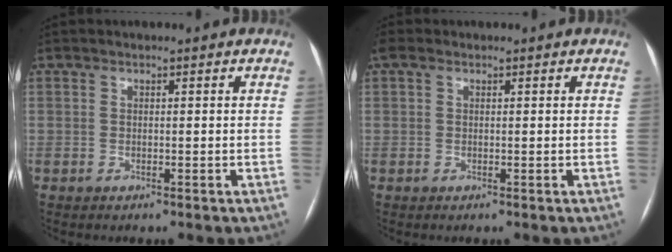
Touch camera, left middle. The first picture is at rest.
{"total": 1.1, "force": [0.7, 0.6, 0.7], "torque": [-0.019, 0.023, 0.014]}